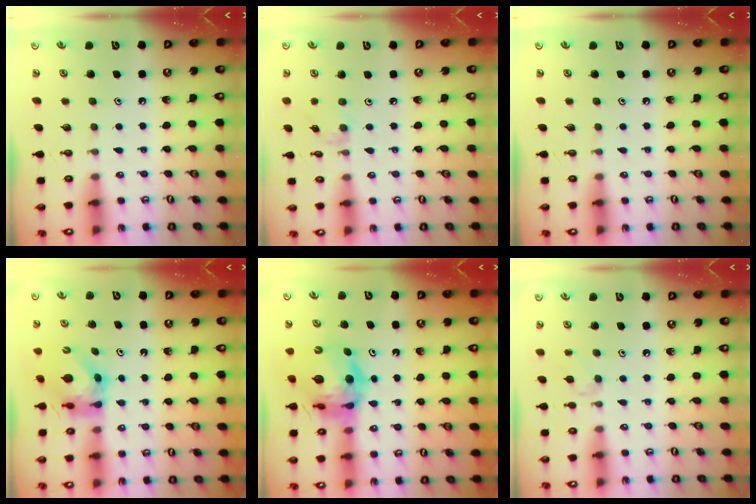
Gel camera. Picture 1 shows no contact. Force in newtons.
{"total": 2.5, "press": 2.5, "slide": 0.5}
{"total": 0.0}
{"total": 5.6, "press": 5.6, "slide": 0.4}
{"total": 13.5, "press": 13.4, "slide": 1.4}
{"total": 3.2, "press": 3.2, "slide": 0.5}